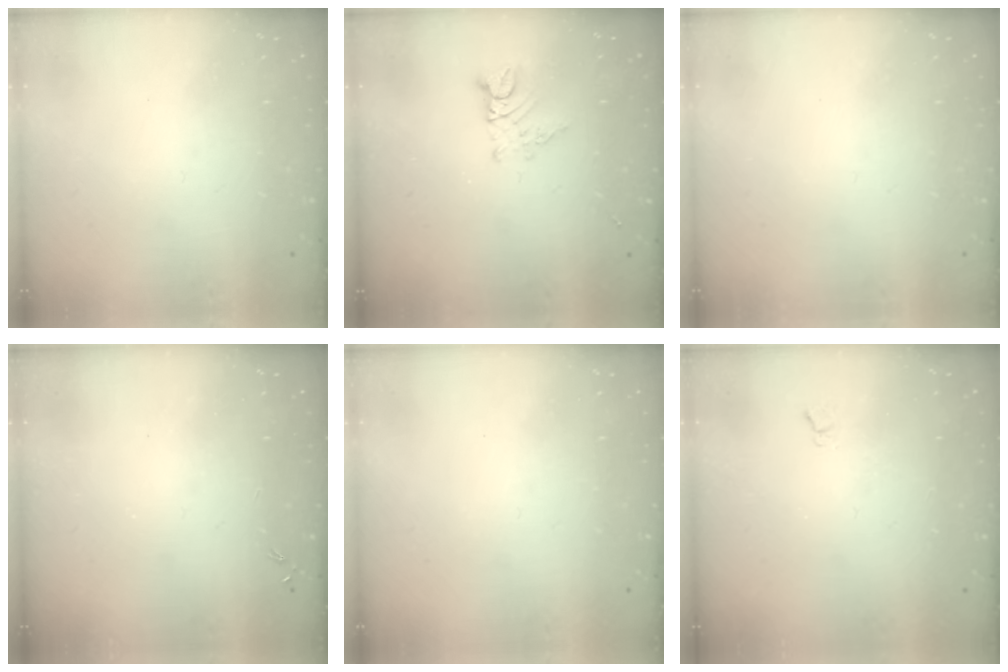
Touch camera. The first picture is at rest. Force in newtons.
{"total": 4.4, "press": 4.4, "slide": 0.3}
{"total": 0.0}
{"total": 1.1, "press": 0.9, "slide": 0.5}
{"total": 0.0}
{"total": 2.8, "press": 2.8, "slide": 0.6}